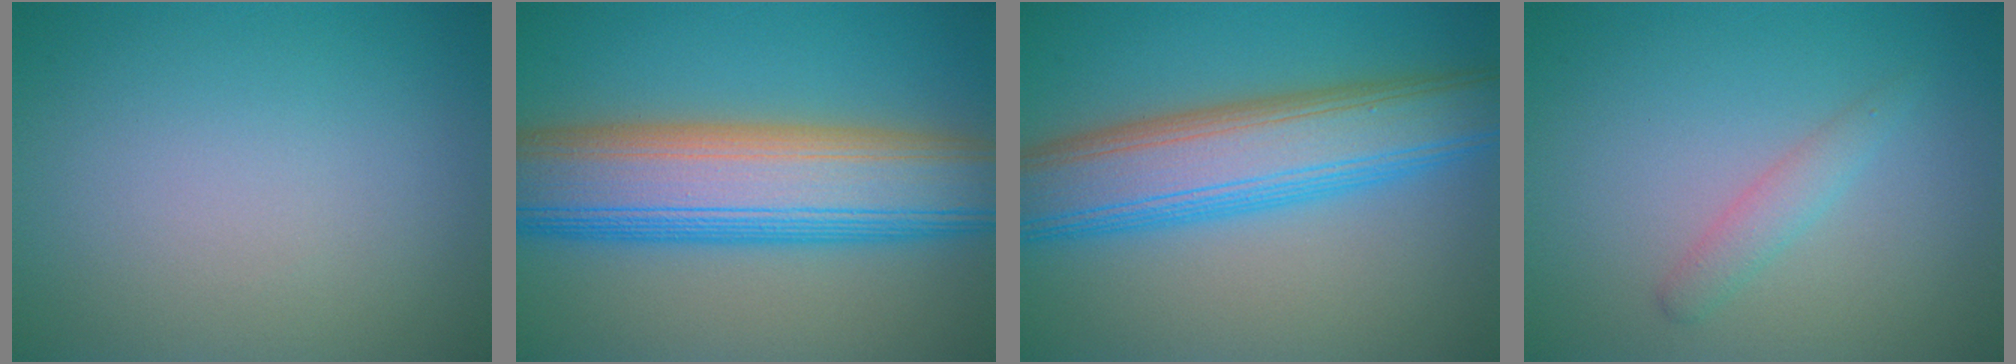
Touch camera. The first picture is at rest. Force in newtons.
{"total": 12.9, "press": 12.9, "slide": 0.4}
{"total": 9.4, "press": 9.4, "slide": 0.3}
{"total": 1.6, "press": 1.6, "slide": 0.1}